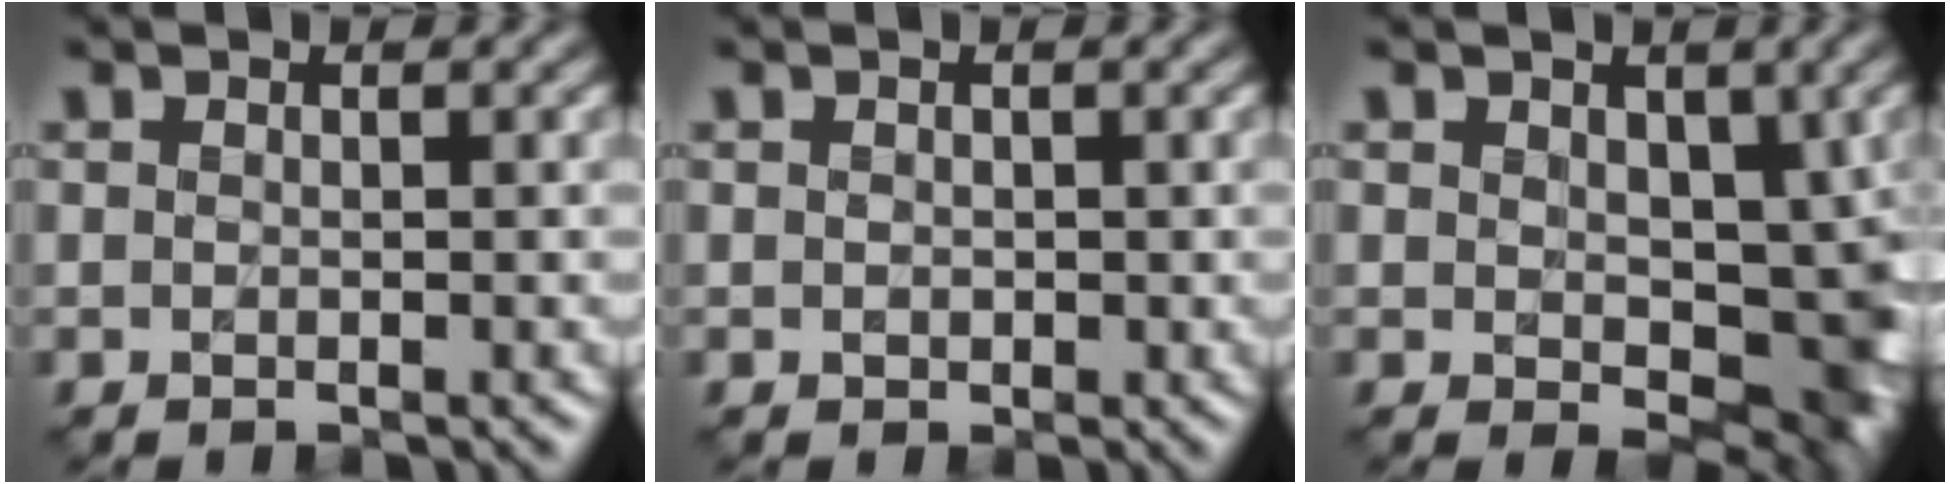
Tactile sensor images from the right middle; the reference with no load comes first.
{"total": 1.0, "force": [-0.1, 0.9, 0.5], "torque": [-0.014, 0.000, -0.001]}
{"total": 5.8, "force": [0.2, 3.8, 4.3], "torque": [-0.059, -0.012, -0.002]}